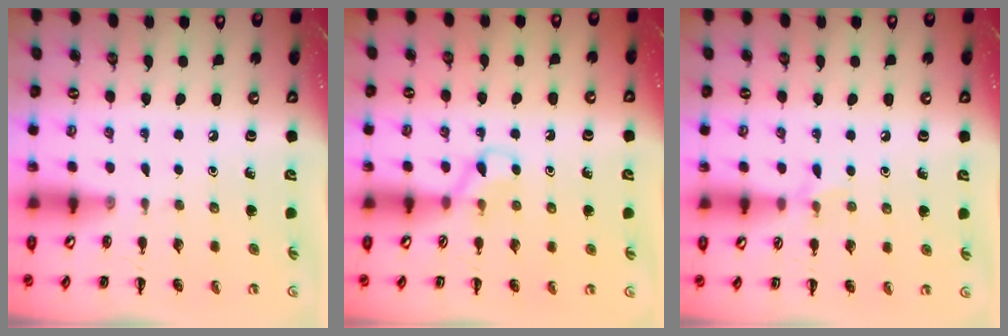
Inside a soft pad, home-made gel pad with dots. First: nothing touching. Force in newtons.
{"total": 4.4, "press": 4.0, "slide": 1.6}
{"total": 4.9, "press": 4.6, "slide": 1.7}